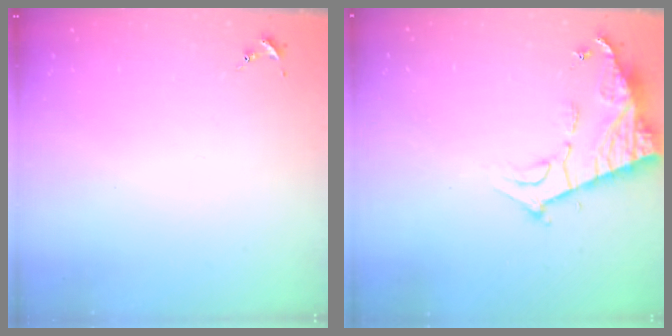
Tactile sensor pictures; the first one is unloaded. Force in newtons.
{"total": 11.7, "press": 11.6, "slide": 0.8}